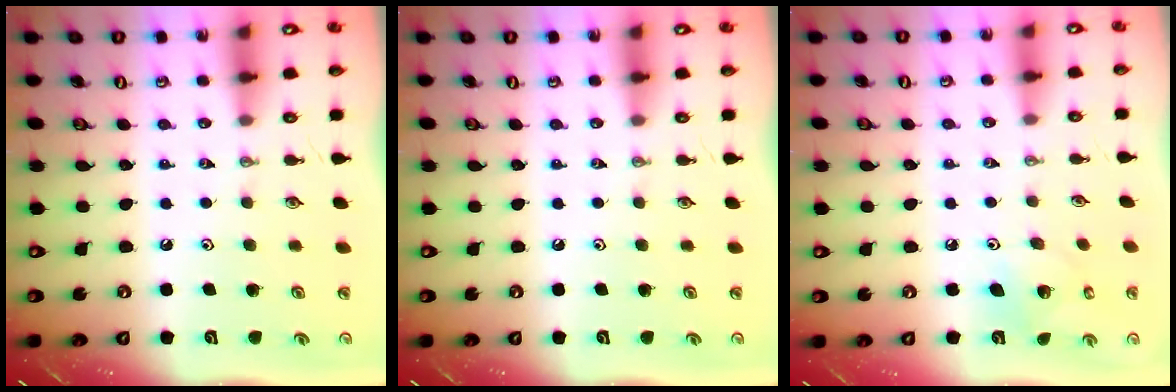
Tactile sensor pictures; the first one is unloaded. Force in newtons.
{"total": 0.0}
{"total": 6.1, "press": 6.1, "slide": 0.4}